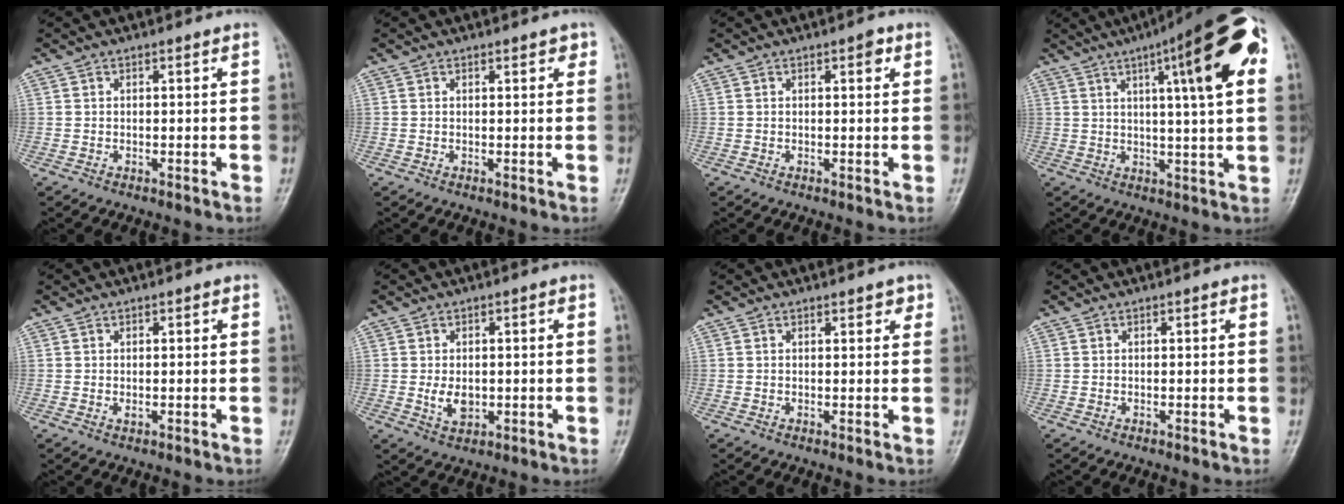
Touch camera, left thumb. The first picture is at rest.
{"total": 1.5, "force": [0.9, 0.7, 0.9], "torque": [-0.002, -0.002, 0.008]}
{"total": 1.8, "force": [0.8, 0.8, 1.4], "torque": [-0.015, 0.000, 0.009]}
{"total": 18.0, "force": [6.6, 3.1, 16.4], "torque": [-0.213, 0.001, 0.085]}
{"total": 1.3, "force": [0.0, 0.8, 1.0], "torque": [-0.011, 0.005, 0.000]}
{"total": 4.5, "force": [-0.4, 3.1, 3.2], "torque": [-0.043, -0.004, -0.002]}
{"total": 1.8, "force": [1.1, 1.0, 1.1], "torque": [0.000, -0.003, 0.011]}
{"total": 0.0}